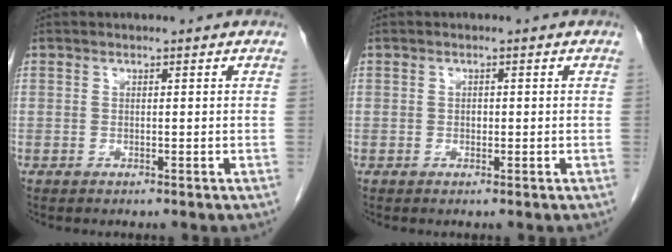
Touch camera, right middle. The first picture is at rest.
{"total": 0.7, "force": [-0.1, 0.5, 0.5], "torque": [-0.008, 0.002, -0.003]}